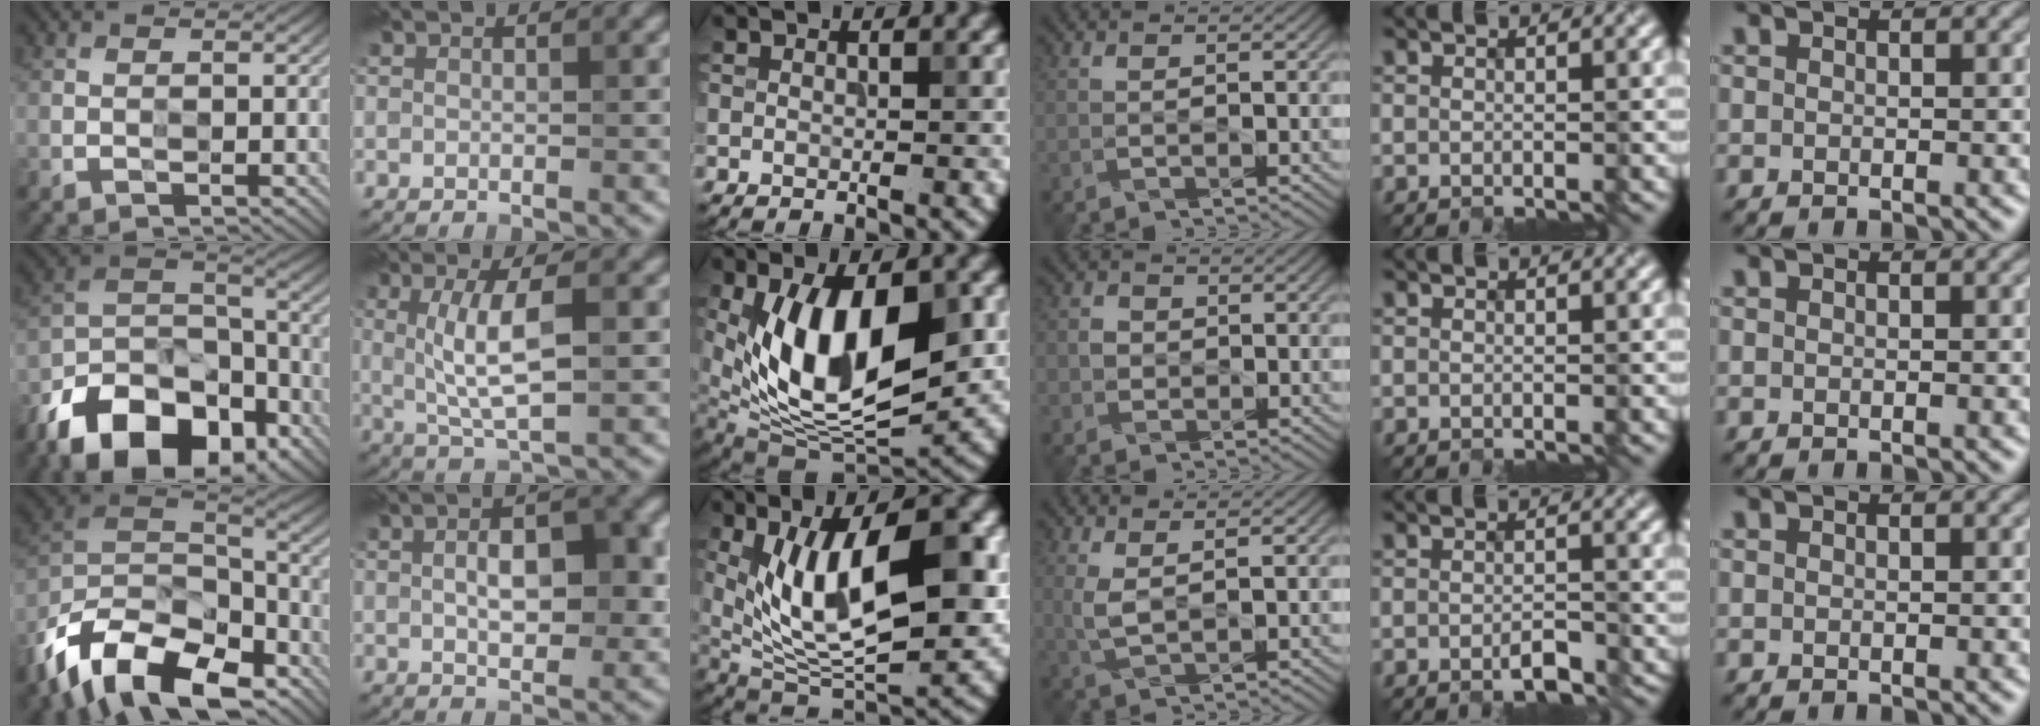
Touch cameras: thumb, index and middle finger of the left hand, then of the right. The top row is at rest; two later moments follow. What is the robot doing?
{"motion": "extract", "object": "keycard holder"}